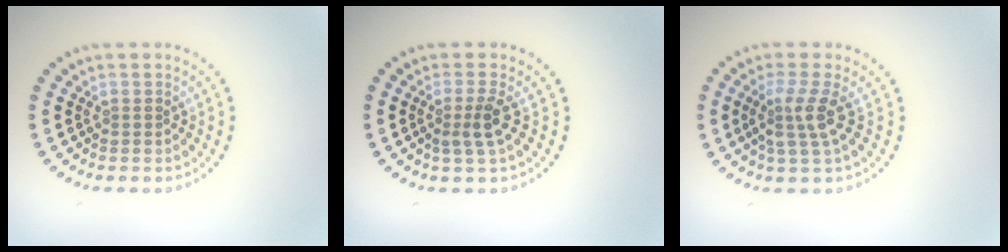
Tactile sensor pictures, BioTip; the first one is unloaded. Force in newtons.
{"total": 2.3, "press": 1.7, "slide": 1.5}
{"total": 2.7, "press": 2.0, "slide": 1.8}